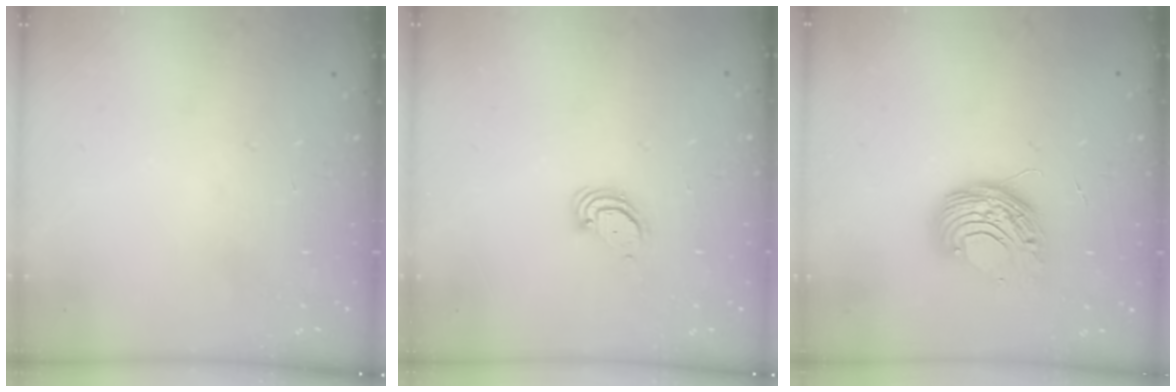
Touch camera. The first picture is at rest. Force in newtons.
{"total": 3.0, "press": 3.0, "slide": 0.2}
{"total": 9.0, "press": 8.9, "slide": 0.5}